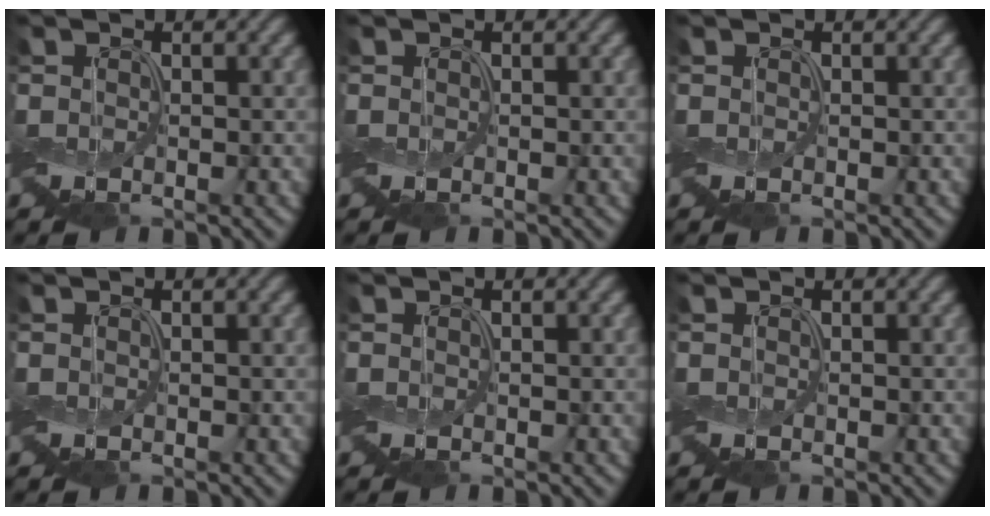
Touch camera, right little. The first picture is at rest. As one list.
[{"total": 0.0}, {"total": 0.0}, {"total": 0.0}, {"total": 0.0}, {"total": 0.0}]